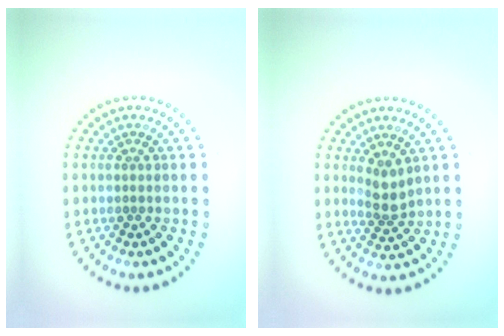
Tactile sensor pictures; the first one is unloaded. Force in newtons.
{"total": 2.1, "press": 1.7, "slide": 1.2}